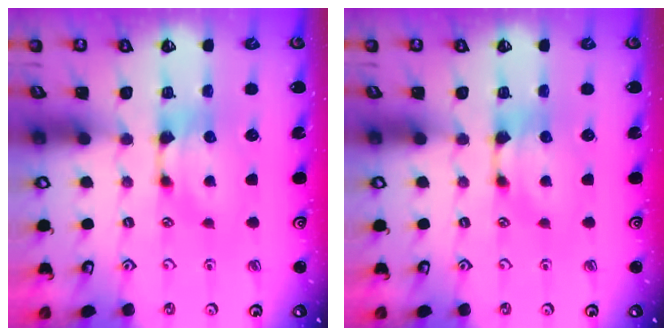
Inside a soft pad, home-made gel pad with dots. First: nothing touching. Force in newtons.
{"total": 0.0}